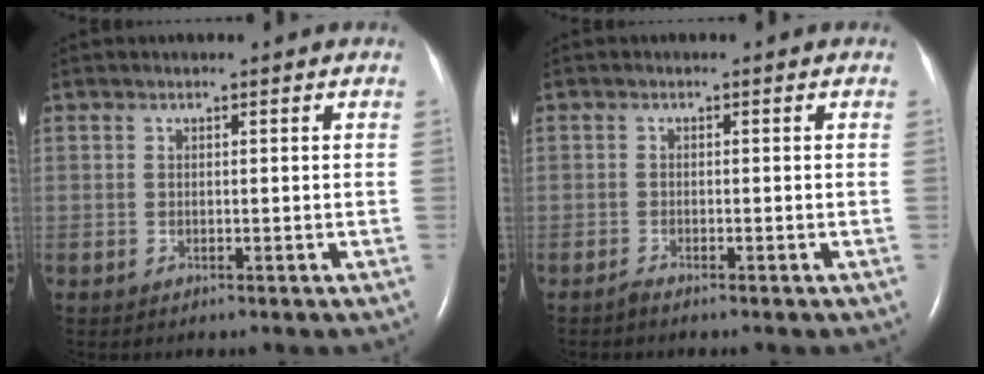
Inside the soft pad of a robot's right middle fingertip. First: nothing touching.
{"total": 0.8, "force": [-0.7, -0.1, 0.3], "torque": [-0.012, -0.003, -0.015]}